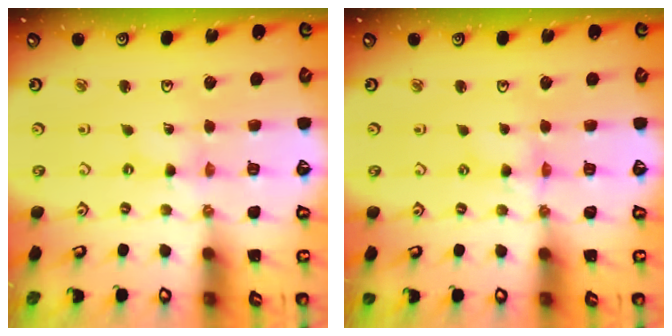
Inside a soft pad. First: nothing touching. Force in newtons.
{"total": 1.7, "press": 1.7, "slide": 0.2}